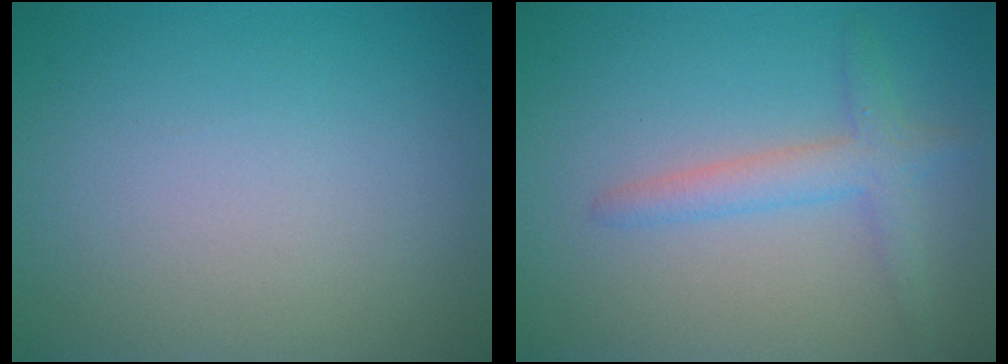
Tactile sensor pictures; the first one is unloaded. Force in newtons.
{"total": 2.7, "press": 2.6, "slide": 0.1}